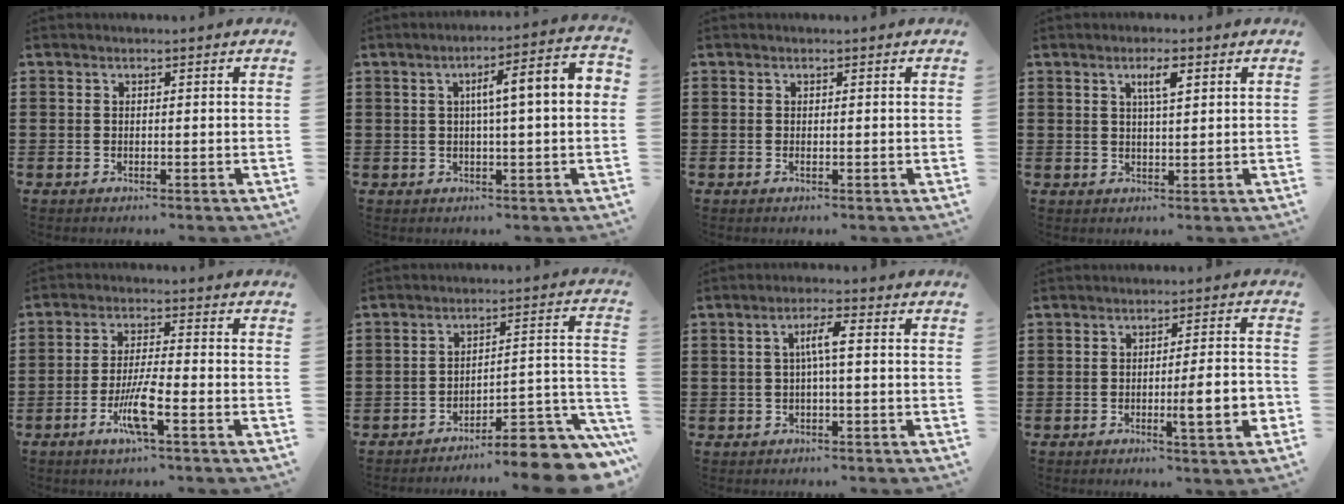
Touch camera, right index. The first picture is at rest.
{"total": 6.3, "force": [0.4, 0.5, 6.3], "torque": [-0.103, -0.006, -0.006]}
{"total": 0.0}
{"total": 3.4, "force": [1.5, 0.8, 2.9], "torque": [-0.053, 0.004, 0.021]}
{"total": 7.1, "force": [-3.2, 0.7, 6.3], "torque": [-0.135, -0.015, -0.064]}
{"total": 9.4, "force": [-7.6, 1.8, 5.2], "torque": [-0.058, 0.012, -0.141]}
{"total": 3.7, "force": [0.0, 0.5, 3.6], "torque": [-0.070, 0.005, -0.004]}
{"total": 7.5, "force": [-2.0, 0.7, 7.2], "torque": [-0.105, -0.010, -0.033]}